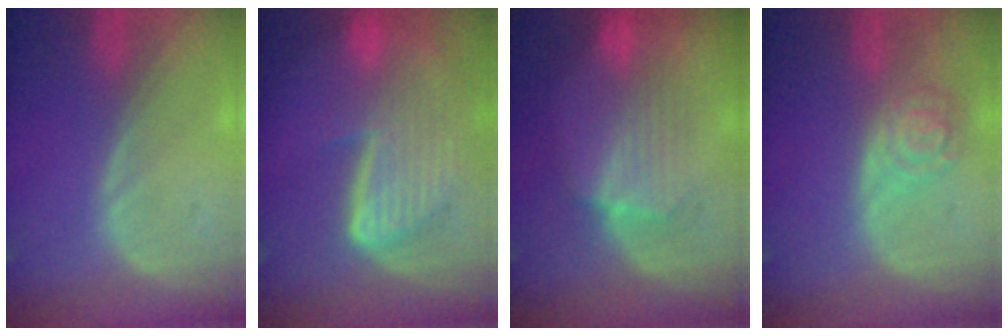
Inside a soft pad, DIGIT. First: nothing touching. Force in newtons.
{"total": 9.3, "press": 8.1, "slide": 4.6}
{"total": 7.6, "press": 7.6, "slide": 0.5}
{"total": 5.3, "press": 4.7, "slide": 2.3}